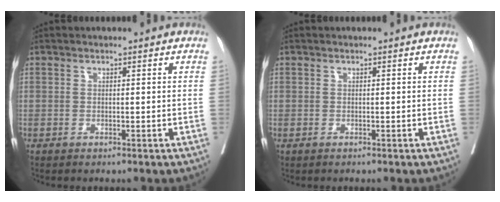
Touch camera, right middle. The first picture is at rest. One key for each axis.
{"total": 0.0}